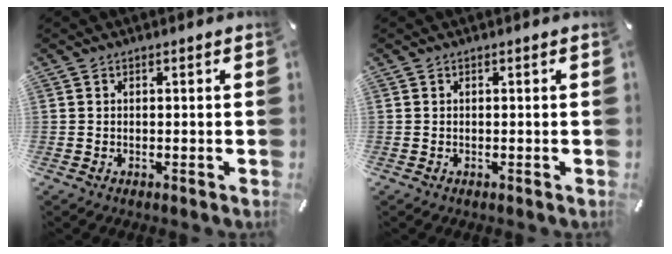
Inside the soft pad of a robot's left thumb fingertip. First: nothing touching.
{"total": 0.0}